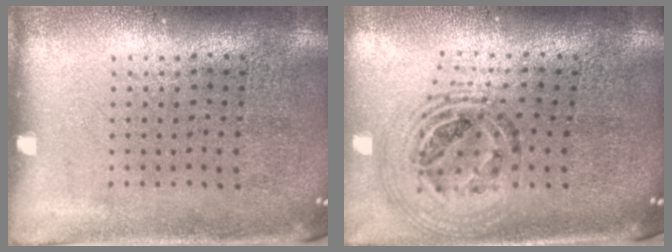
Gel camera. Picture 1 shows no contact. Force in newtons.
{"total": 1.5, "press": 1.3, "slide": 0.6}